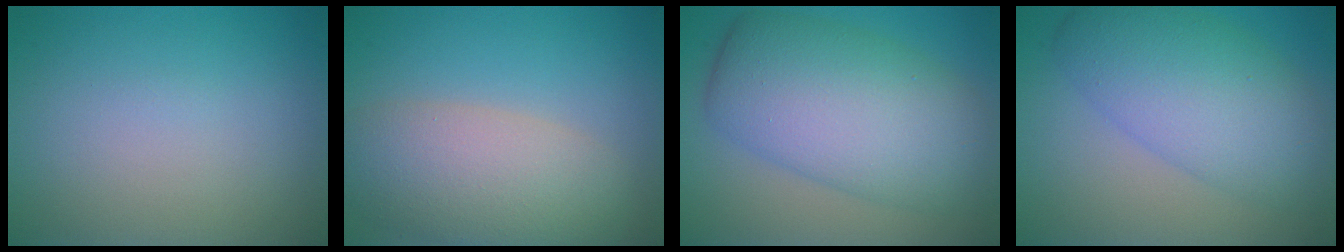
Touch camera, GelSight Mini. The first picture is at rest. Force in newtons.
{"total": 7.0, "press": 7.0, "slide": 0.6}
{"total": 9.8, "press": 9.8, "slide": 0.2}
{"total": 7.5, "press": 7.5, "slide": 0.2}